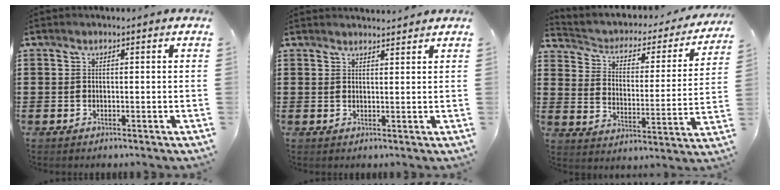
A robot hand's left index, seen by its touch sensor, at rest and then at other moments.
{"total": 1.8, "force": [1.8, 0.0, 0.1], "torque": [-0.006, 0.000, 0.036]}
{"total": 2.4, "force": [1.1, 1.9, 1.0], "torque": [-0.033, -0.013, 0.008]}